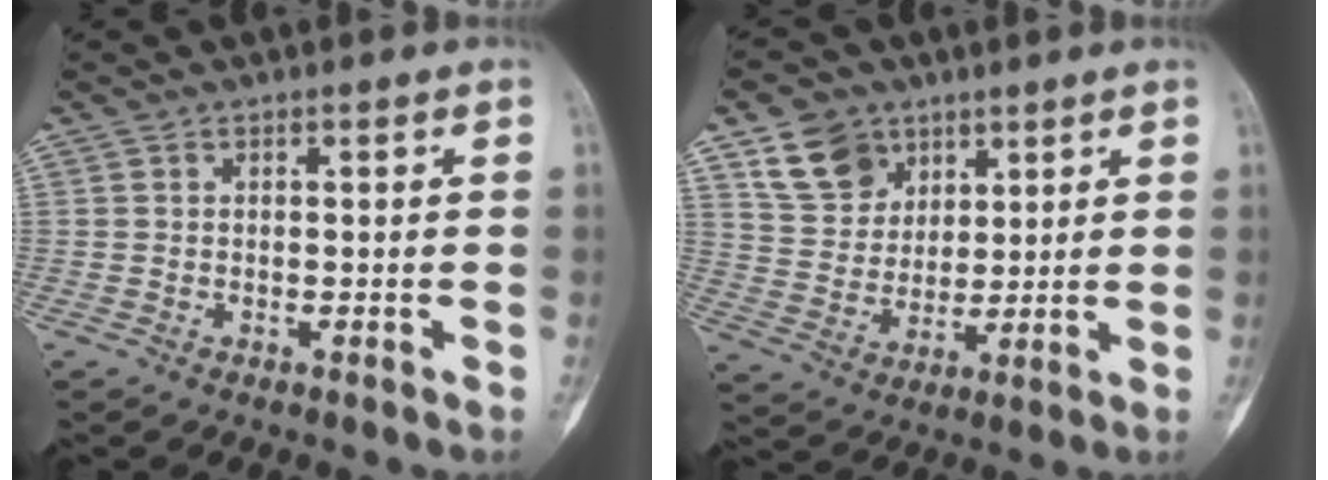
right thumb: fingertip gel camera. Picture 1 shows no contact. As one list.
[{"total": 10.3, "force": [5.9, 7.8, 3.3], "torque": [-0.033, -0.026, 0.116]}]